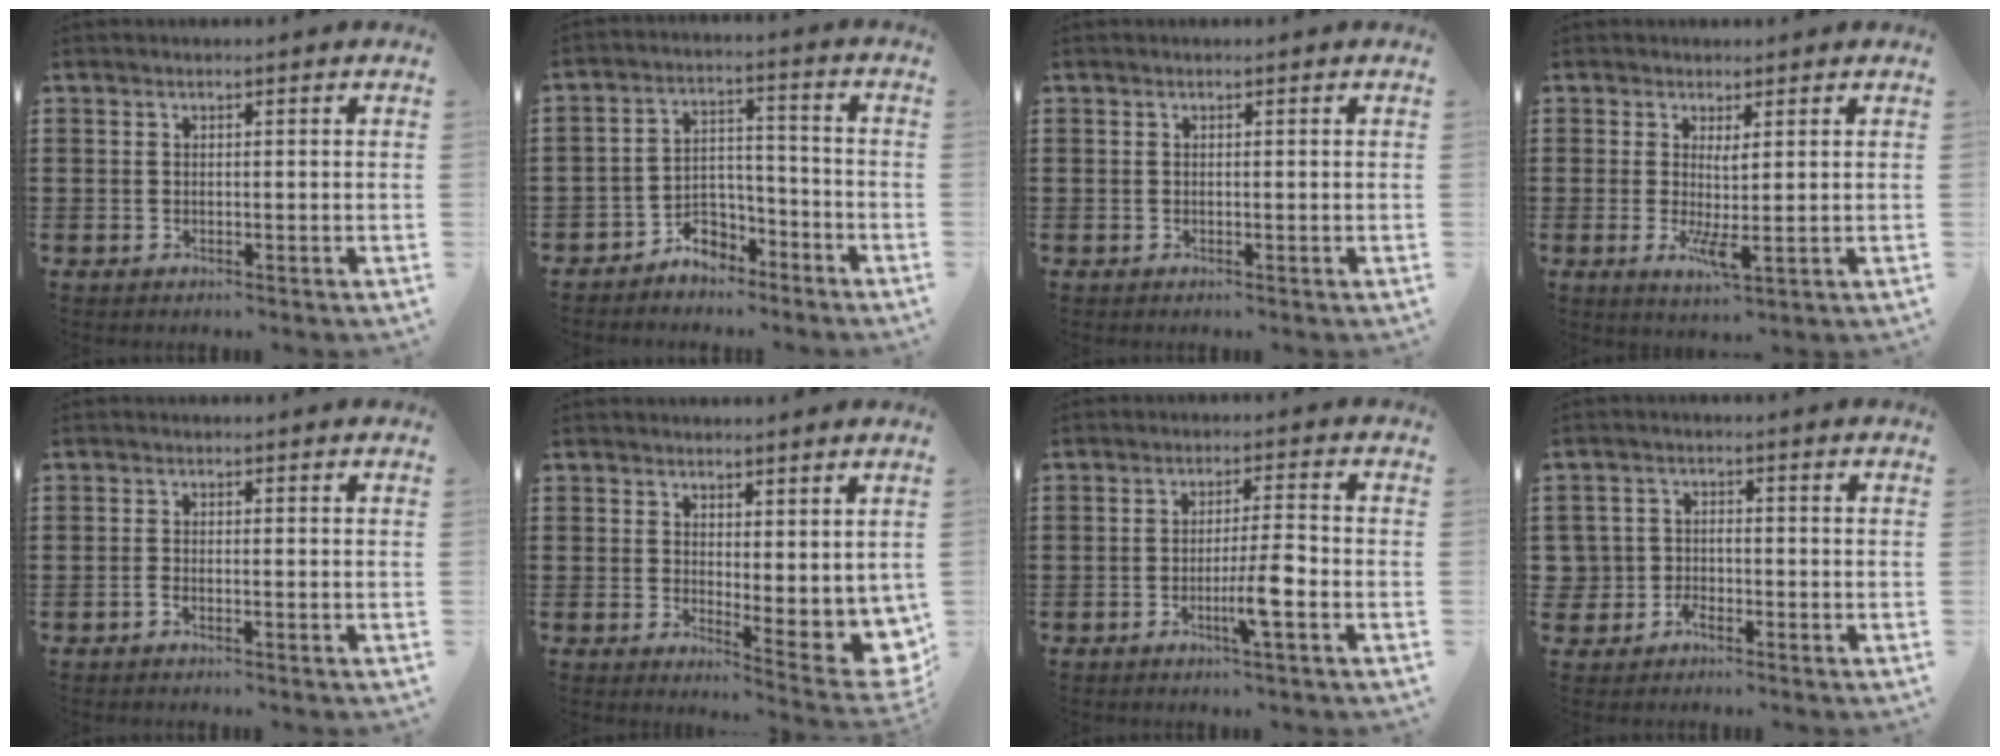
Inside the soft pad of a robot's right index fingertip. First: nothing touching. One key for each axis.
{"total": 5.0, "fx": -4.4, "fy": 2.3, "fz": 0.7, "tx": -0.018, "ty": 0.013, "tz": -0.089}
{"total": 0.0}
{"total": 3.4, "fx": 0.1, "fy": 0.5, "fz": 3.4, "tx": -0.063, "ty": -0.004, "tz": 0.001}
{"total": 1.0, "fx": -0.7, "fy": 0.0, "fz": 0.7, "tx": -0.015, "ty": -0.005, "tz": -0.011}
{"total": 2.8, "fx": 2.5, "fy": 0.9, "fz": 0.9, "tx": -0.025, "ty": -0.023, "tz": 0.044}
{"total": 5.7, "fx": -2.1, "fy": 0.3, "fz": 5.3, "tx": -0.087, "ty": -0.006, "tz": -0.037}
{"total": 2.8, "fx": -1.8, "fy": 2.1, "fz": 0.6, "tx": -0.029, "ty": 0.003, "tz": -0.043}